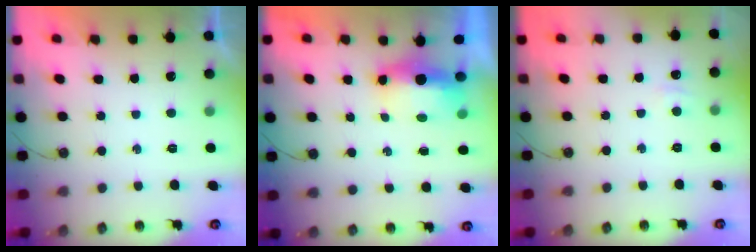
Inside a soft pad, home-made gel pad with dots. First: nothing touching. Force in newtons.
{"total": 6.1, "press": 6.1, "slide": 0.2}
{"total": 4.4, "press": 4.3, "slide": 0.6}